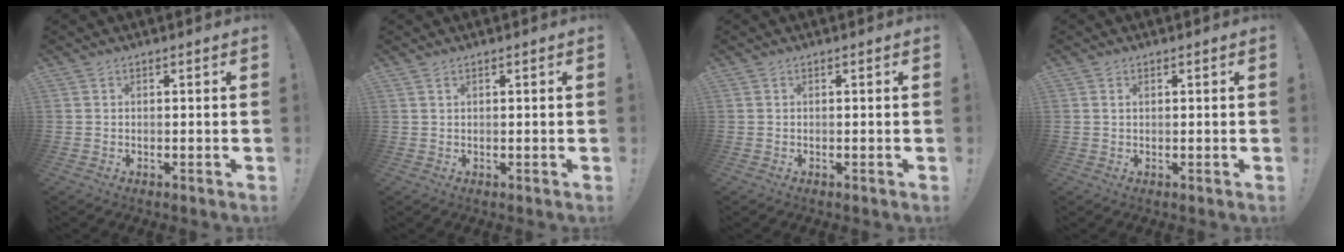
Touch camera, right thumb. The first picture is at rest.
{"total": 0.9, "force": [0.8, -0.1, 0.5], "torque": [-0.010, 0.001, 0.014]}
{"total": 0.0}
{"total": 0.9, "force": [0.5, 0.5, 0.5], "torque": [-0.011, 0.001, 0.010]}